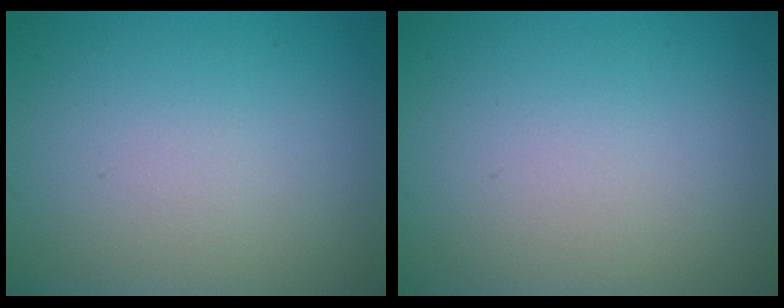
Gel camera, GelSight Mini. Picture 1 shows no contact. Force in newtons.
{"total": 0.0}